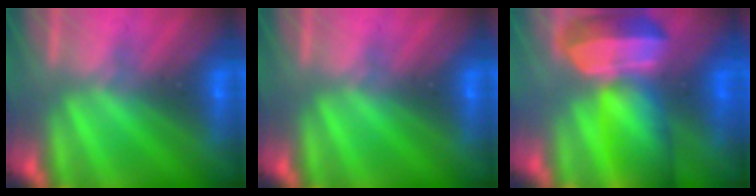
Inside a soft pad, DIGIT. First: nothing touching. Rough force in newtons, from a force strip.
{"total": 0.0}
{"total": 9.2}